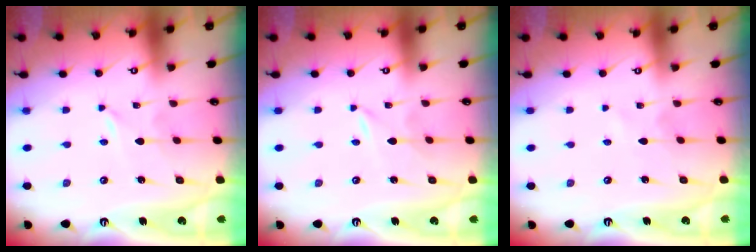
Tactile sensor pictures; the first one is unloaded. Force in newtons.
{"total": 0.0}
{"total": 1.1, "press": 1.1, "slide": 0.2}